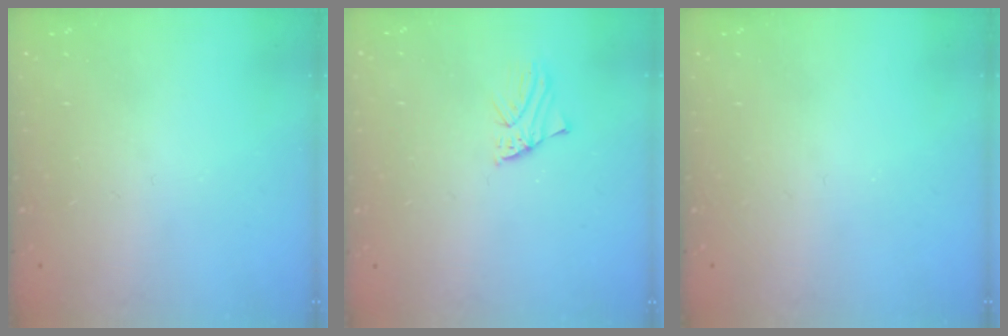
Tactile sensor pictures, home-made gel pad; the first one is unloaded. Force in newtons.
{"total": 0.9, "press": 0.8, "slide": 0.2}
{"total": 0.0}